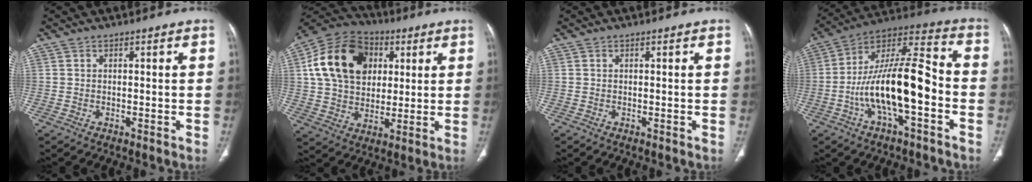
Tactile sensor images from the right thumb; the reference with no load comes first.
{"total": 19.0, "force": [4.8, 14.1, 11.7], "torque": [-0.196, 0.009, 0.083]}
{"total": 0.0}
{"total": 18.9, "force": [-4.6, 6.8, 17.0], "torque": [-0.302, 0.058, -0.082]}